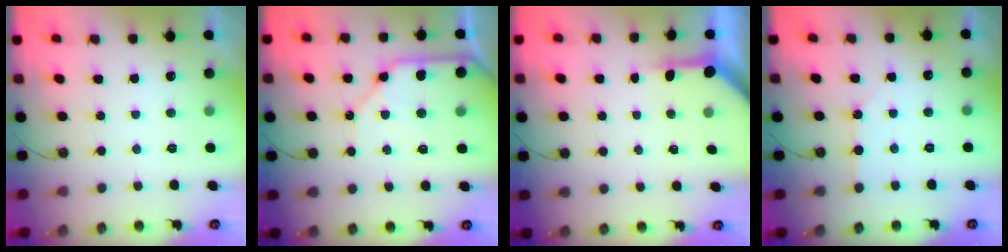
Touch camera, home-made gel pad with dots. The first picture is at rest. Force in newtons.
{"total": 10.3, "press": 10.2, "slide": 1.2}
{"total": 3.6, "press": 3.6, "slide": 0.4}
{"total": 2.3, "press": 2.3, "slide": 0.3}